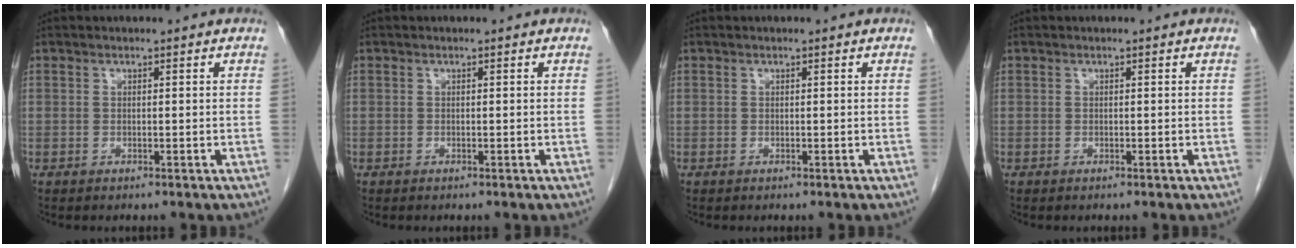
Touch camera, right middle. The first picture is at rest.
{"total": 0.0}
{"total": 0.0}
{"total": 0.0}